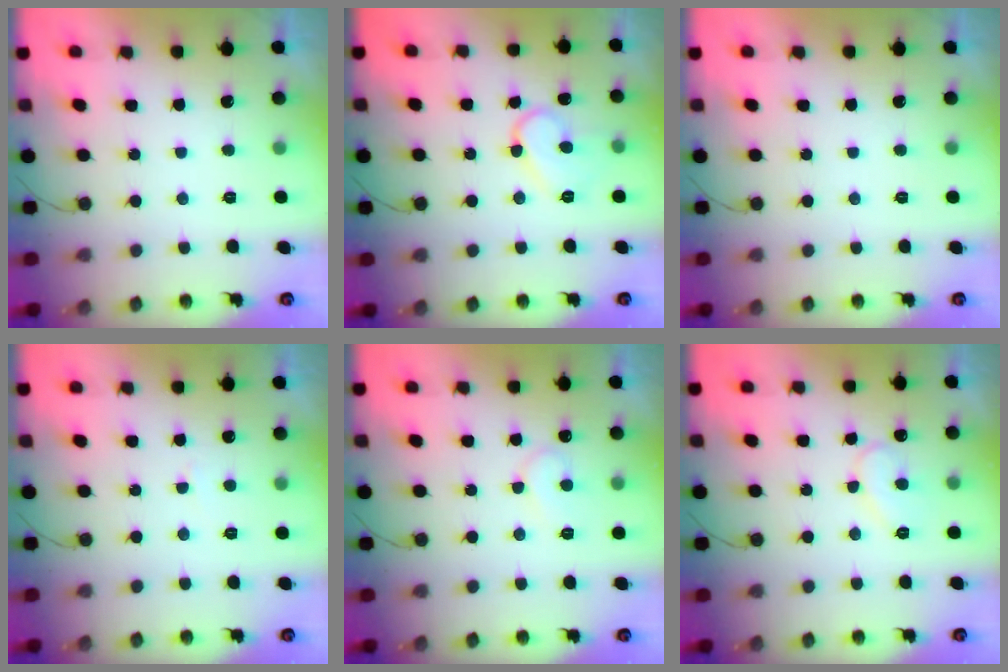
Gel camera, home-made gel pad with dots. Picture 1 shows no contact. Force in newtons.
{"total": 9.5, "press": 9.4, "slide": 0.7}
{"total": 0.0}
{"total": 1.4, "press": 1.4, "slide": 0.1}
{"total": 7.1, "press": 7.1, "slide": 0.5}
{"total": 9.0, "press": 9.0, "slide": 0.7}